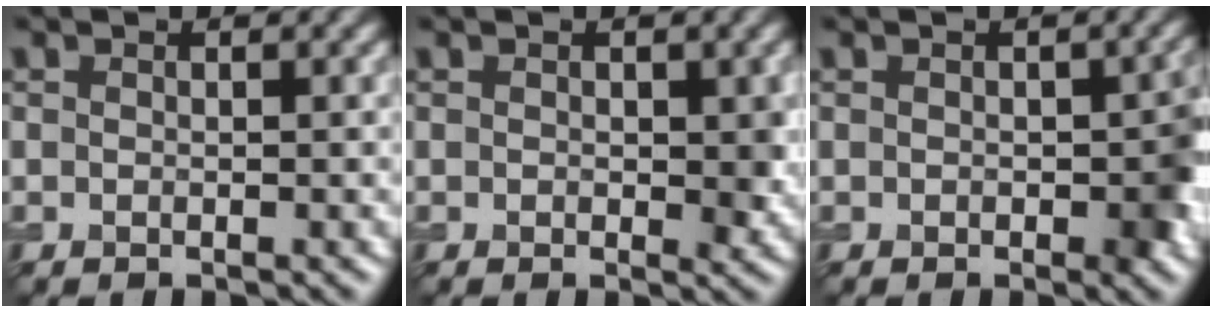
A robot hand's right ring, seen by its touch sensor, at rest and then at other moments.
{"total": 2.1, "force": [0.2, 1.1, 1.7], "torque": [-0.019, -0.003, 0.005]}
{"total": 2.9, "force": [-0.3, 1.5, 2.5], "torque": [-0.029, -0.003, -0.002]}